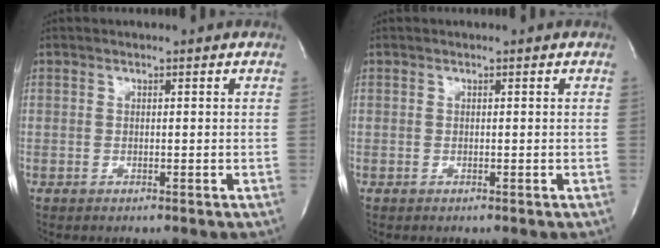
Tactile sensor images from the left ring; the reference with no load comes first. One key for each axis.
{"total": 0.0}